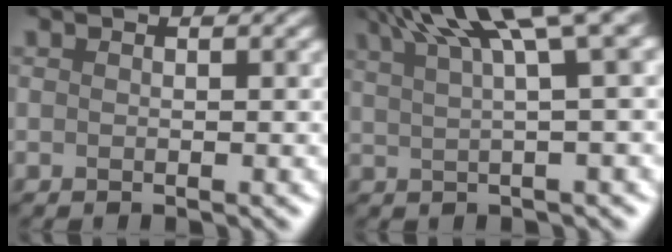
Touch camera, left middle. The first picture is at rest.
{"total": 8.9, "force": [5.2, 1.7, 7.0], "torque": [-0.078, 0.038, 0.077]}